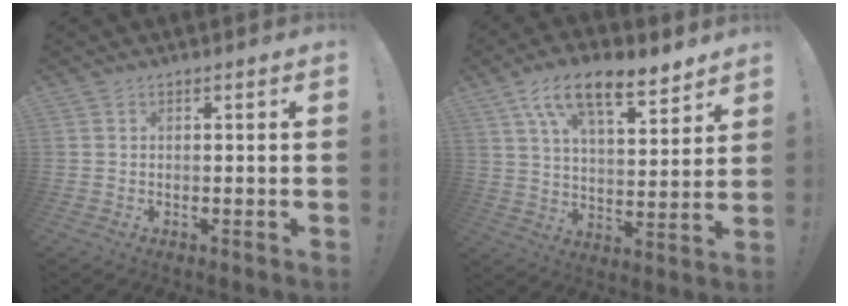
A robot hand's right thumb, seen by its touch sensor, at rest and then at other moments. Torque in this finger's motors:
{"motor_torque": [0.62, 2.21, 0.41, 0.08, 0.07]}